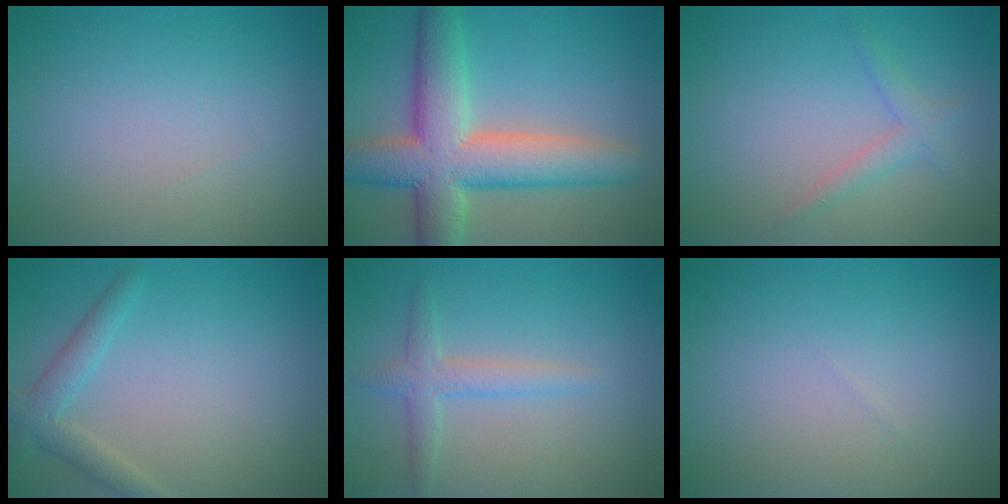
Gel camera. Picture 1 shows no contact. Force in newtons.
{"total": 9.3, "press": 9.3, "slide": 0.7}
{"total": 1.7, "press": 1.7, "slide": 0.1}
{"total": 2.4, "press": 2.4, "slide": 0.1}
{"total": 2.2, "press": 2.2, "slide": 0.0}
{"total": 0.0}